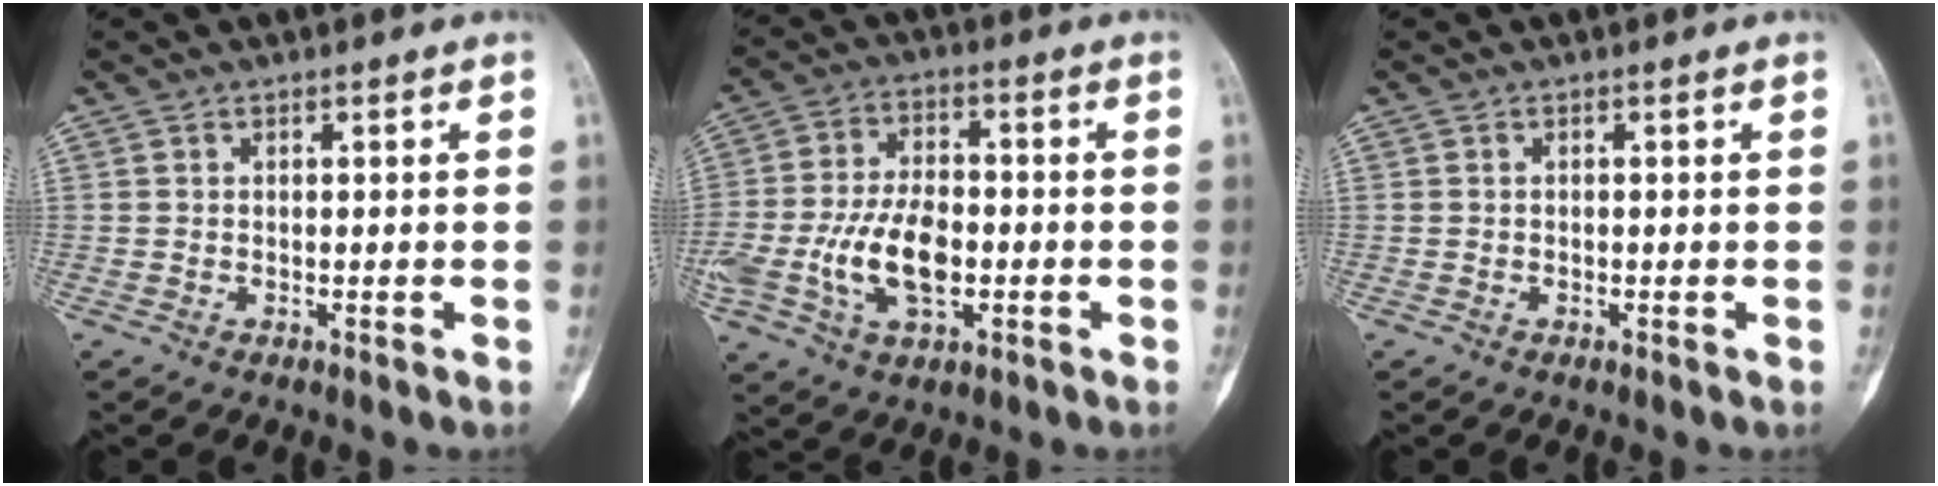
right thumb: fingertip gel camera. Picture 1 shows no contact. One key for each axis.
{"total": 12.9, "fx": -2.7, "fy": 7.3, "fz": 10.3, "tx": -0.200, "ty": 0.016, "tz": -0.047}
{"total": 0.0}